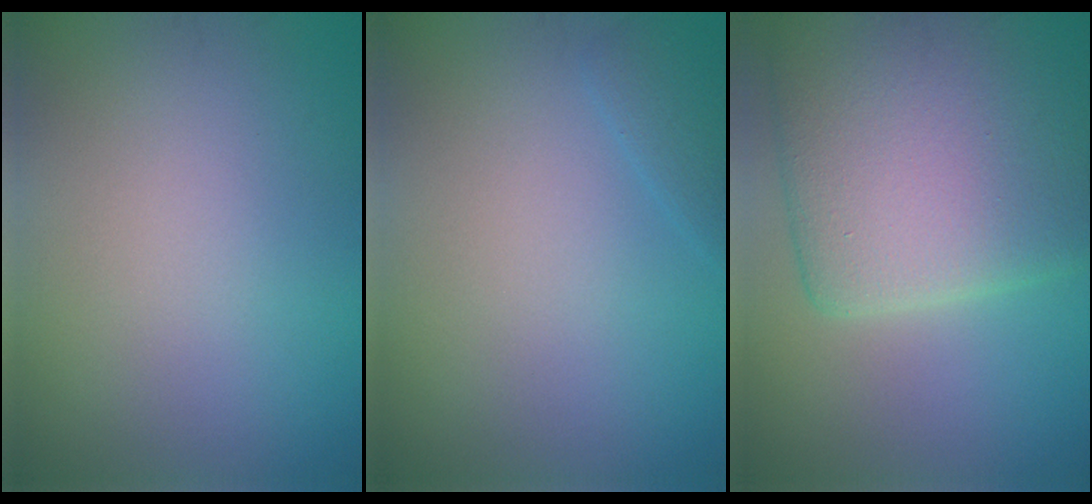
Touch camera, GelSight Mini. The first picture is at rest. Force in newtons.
{"total": 1.3, "press": 1.3, "slide": 0.1}
{"total": 12.6, "press": 12.6, "slide": 0.9}